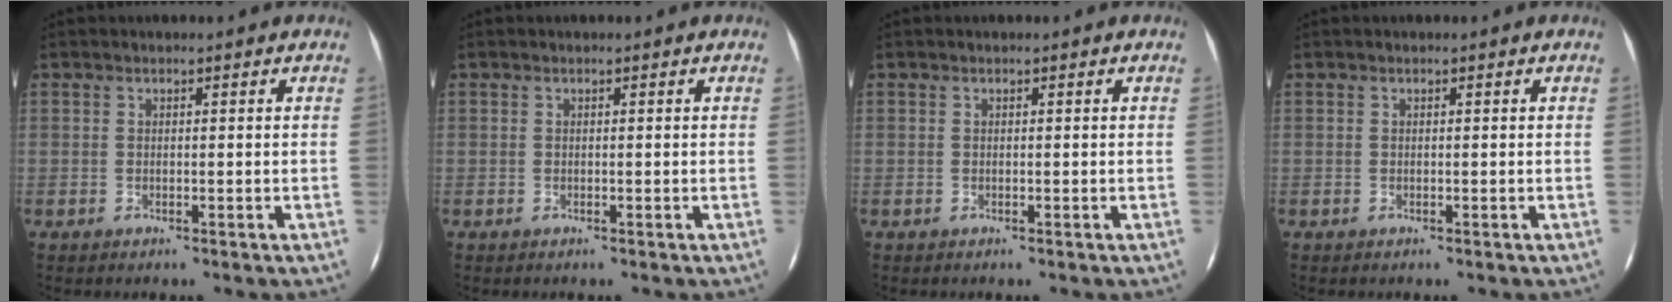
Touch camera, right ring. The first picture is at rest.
{"total": 0.0}
{"total": 0.0}
{"total": 0.0}